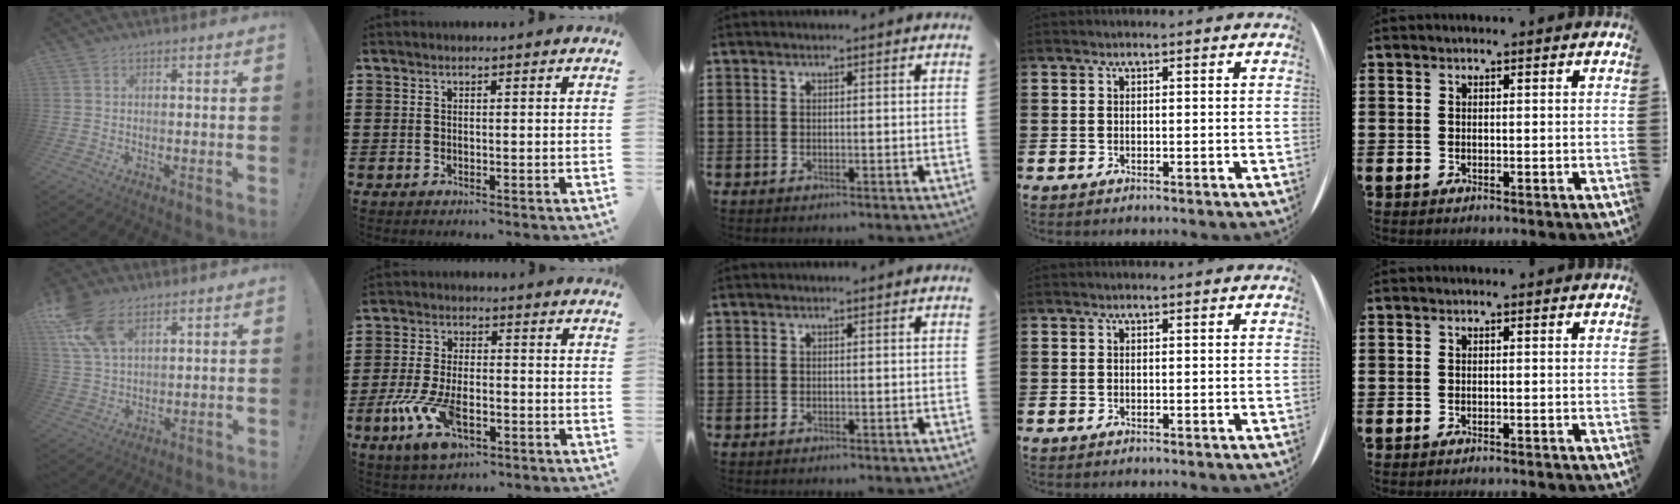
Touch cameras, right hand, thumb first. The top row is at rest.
{"thumb": {"total": 11.8, "force": [6.6, 6.5, 7.3], "torque": [-0.149, -0.015, 0.131]}, "index": {"total": 9.3, "force": [-3.9, 4.2, 7.4], "torque": [-0.173, -0.012, -0.070]}, "little": {"total": 0.5, "force": [-0.5, -0.2, 0.0], "torque": [0.000, -0.002, -0.011]}}